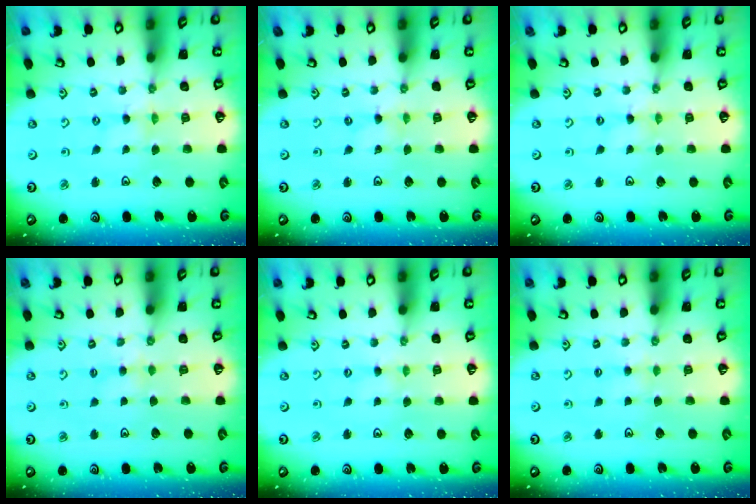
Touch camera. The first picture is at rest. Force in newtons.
{"total": 0.0}
{"total": 0.0}
{"total": 2.9, "press": 2.8, "slide": 0.3}
{"total": 1.0, "press": 1.0, "slide": 0.2}
{"total": 2.9, "press": 2.9, "slide": 0.4}